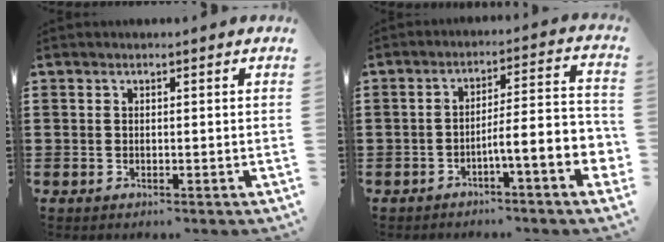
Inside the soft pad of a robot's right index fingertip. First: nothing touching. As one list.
[{"total": 6.9, "force": [-3.1, 0.6, 6.1], "torque": [-0.095, -0.019, -0.061]}]